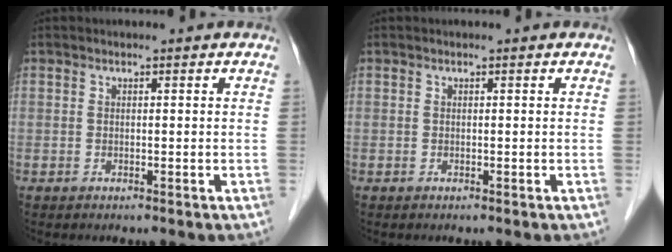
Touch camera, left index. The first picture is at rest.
{"total": 0.0}